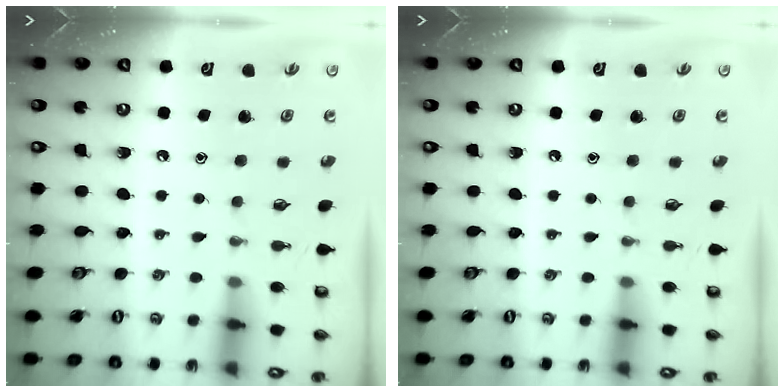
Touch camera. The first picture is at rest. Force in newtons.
{"total": 0.0}